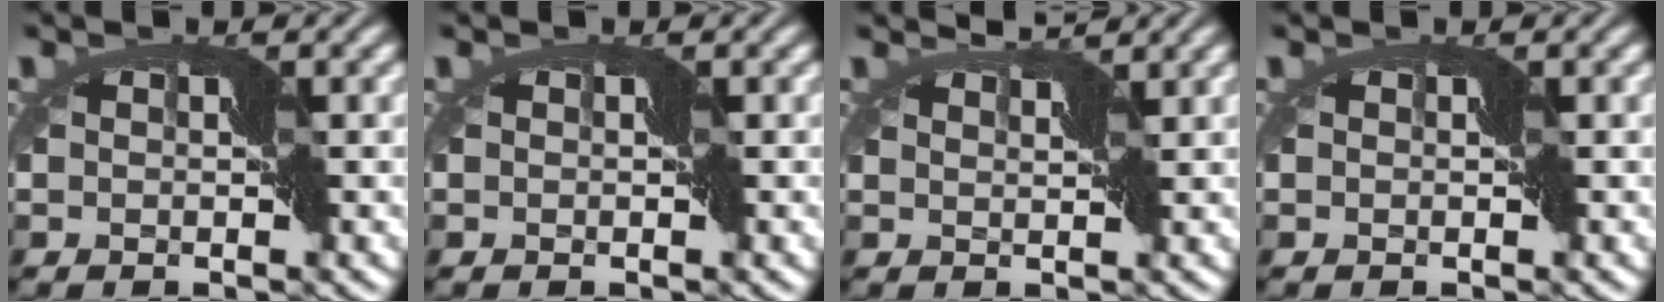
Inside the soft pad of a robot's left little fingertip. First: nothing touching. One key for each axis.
{"total": 0.0}
{"total": 1.7, "fx": 1.7, "fy": 0.0, "fz": 0.1, "tx": -0.010, "ty": 0.004, "tz": 0.029}
{"total": 0.0}